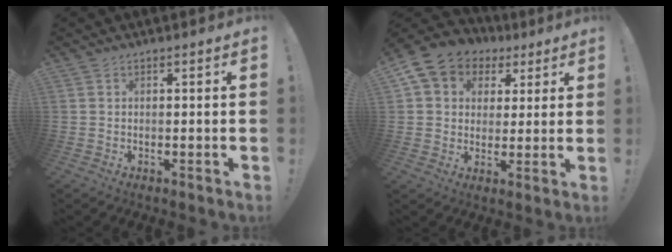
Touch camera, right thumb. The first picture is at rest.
{"total": 8.6, "force": [3.4, 7.4, 2.7], "torque": [-0.046, -0.016, 0.070]}